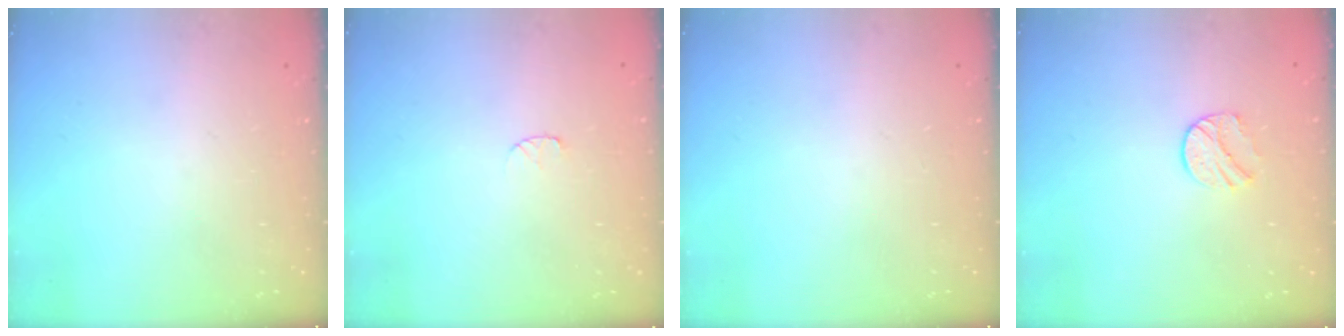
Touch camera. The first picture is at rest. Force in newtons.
{"total": 3.8, "press": 3.8, "slide": 0.4}
{"total": 0.0}
{"total": 8.0, "press": 8.0, "slide": 0.6}